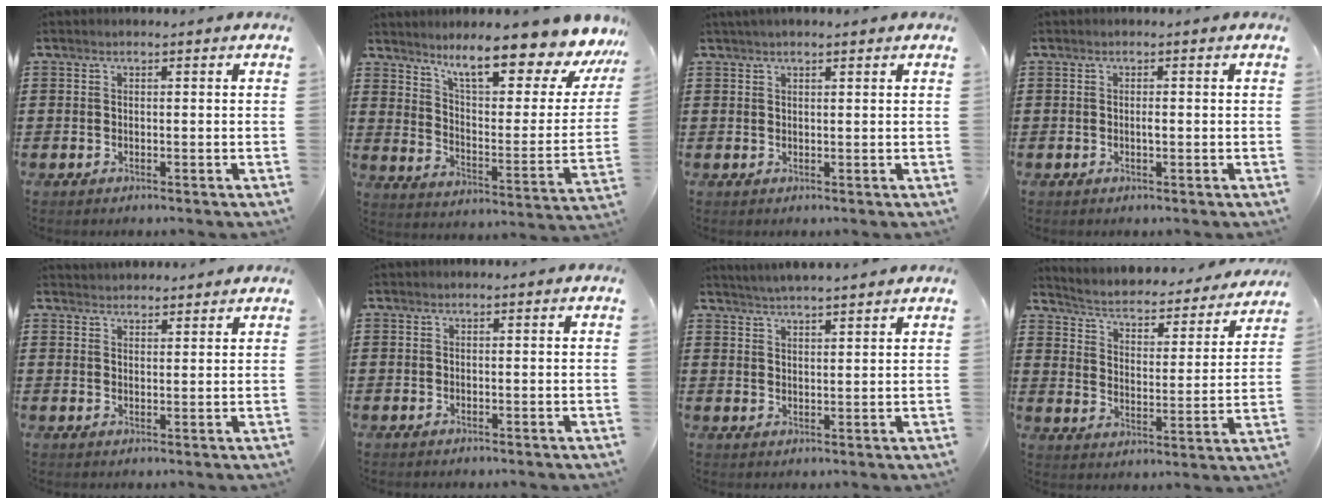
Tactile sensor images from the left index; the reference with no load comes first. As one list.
[{"total": 12.6, "force": [10.2, 1.2, 7.3], "torque": [-0.136, -0.071, 0.164]}, {"total": 1.4, "force": [1.1, 0.1, 0.8], "torque": [-0.016, 0.002, 0.019]}, {"total": 0.9, "force": [-0.1, 0.2, 0.9], "torque": [-0.019, -0.003, -0.002]}, {"total": 2.3, "force": [2.3, 0.1, -0.3], "torque": [0.001, -0.004, 0.045]}, {"total": 0.0}, {"total": 2.9, "force": [2.8, -0.7, 0.2], "torque": [-0.012, -0.010, 0.050]}, {"total": 2.6, "force": [2.3, 0.5, 1.0], "torque": [-0.038, -0.028, 0.025]}]